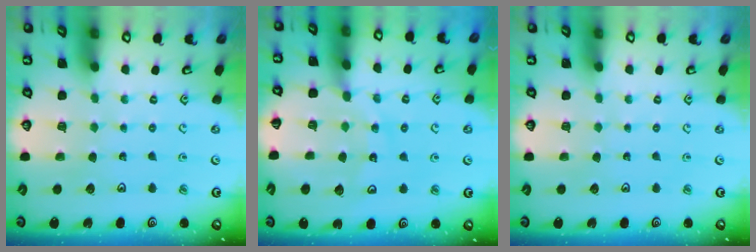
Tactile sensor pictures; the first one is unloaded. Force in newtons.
{"total": 9.5, "press": 9.5, "slide": 0.2}
{"total": 0.0}